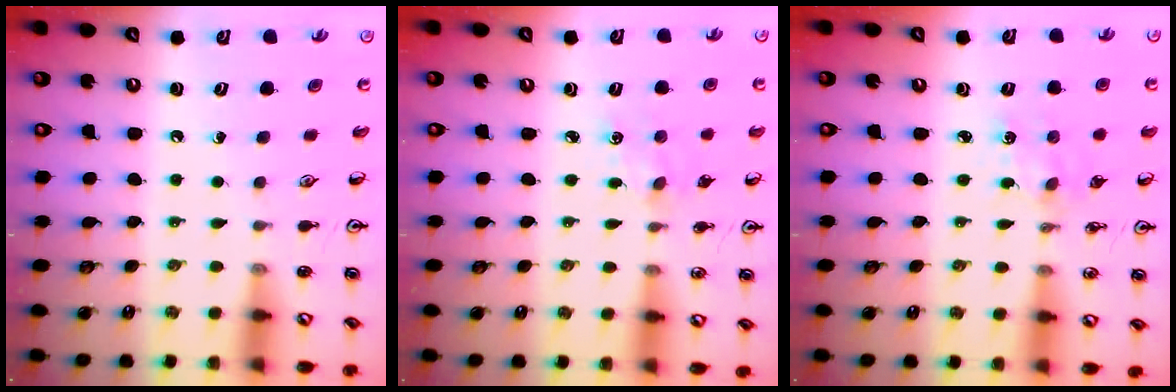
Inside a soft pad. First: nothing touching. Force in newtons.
{"total": 4.2, "press": 4.1, "slide": 0.6}
{"total": 3.1, "press": 3.1, "slide": 0.4}